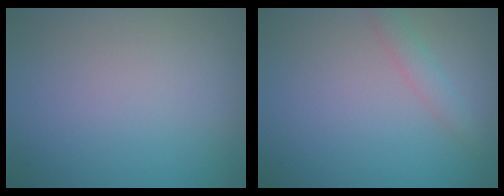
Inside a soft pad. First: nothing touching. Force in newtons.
{"total": 1.5, "press": 1.5, "slide": 0.1}